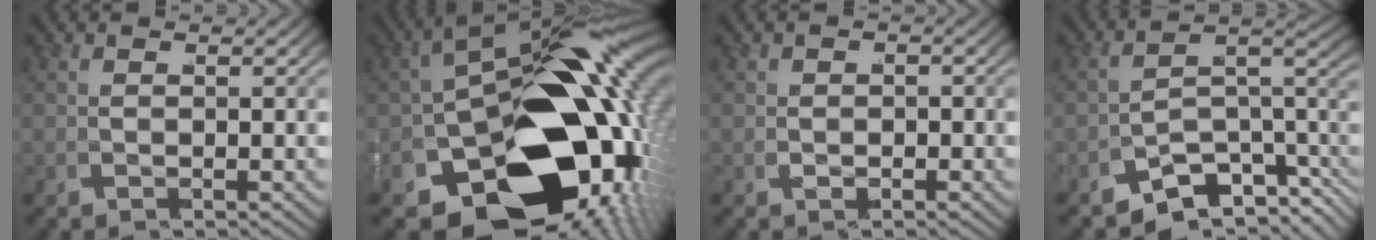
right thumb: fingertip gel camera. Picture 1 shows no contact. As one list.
[{"total": 23.9, "force": [-5.4, 14.1, 18.5], "torque": [-0.301, -0.065, -0.063]}, {"total": 0.9, "force": [-0.6, 0.5, -0.3], "torque": [-0.008, -0.004, -0.003]}, {"total": 7.8, "force": [-5.5, 3.2, 4.4], "torque": [-0.073, -0.003, -0.091]}]